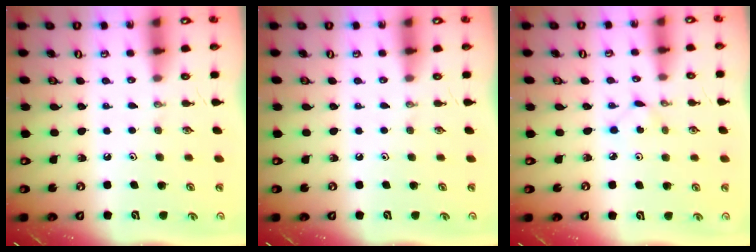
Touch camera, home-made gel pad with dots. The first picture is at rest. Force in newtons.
{"total": 0.0}
{"total": 1.5, "press": 1.4, "slide": 0.2}